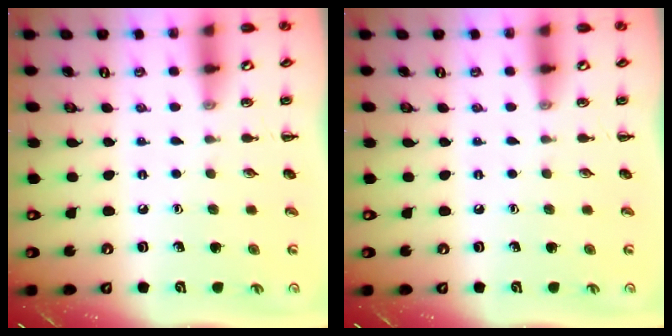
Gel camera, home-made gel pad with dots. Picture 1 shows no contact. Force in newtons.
{"total": 0.0}